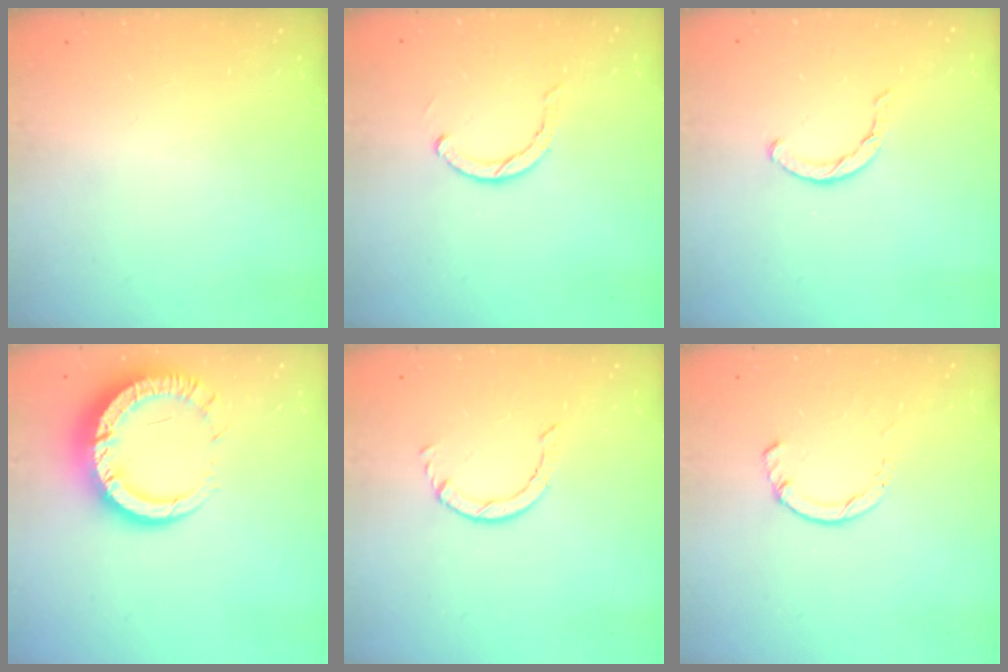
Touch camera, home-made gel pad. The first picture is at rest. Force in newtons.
{"total": 2.8, "press": 2.7, "slide": 0.3}
{"total": 3.0, "press": 3.0, "slide": 0.3}
{"total": 12.4, "press": 12.4, "slide": 1.2}
{"total": 0.6, "press": 0.6, "slide": 0.1}
{"total": 2.3, "press": 2.3, "slide": 0.5}